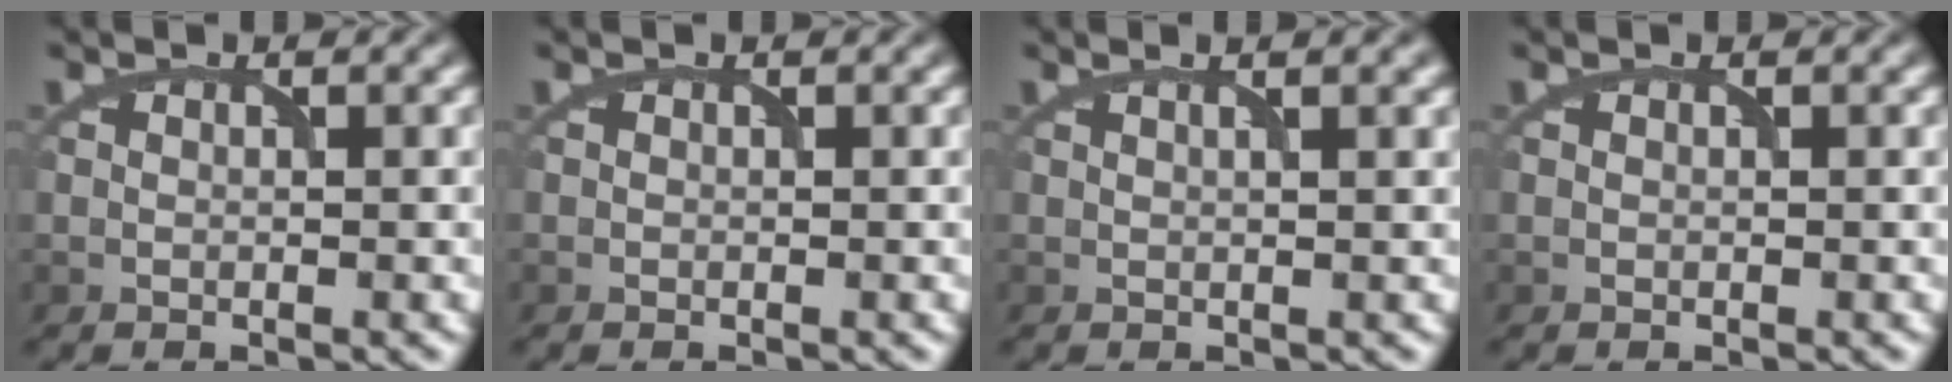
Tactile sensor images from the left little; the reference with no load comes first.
{"total": 0.0}
{"total": 3.7, "force": [1.9, 1.5, 2.7], "torque": [-0.015, 0.015, -0.005]}
{"total": 0.0}